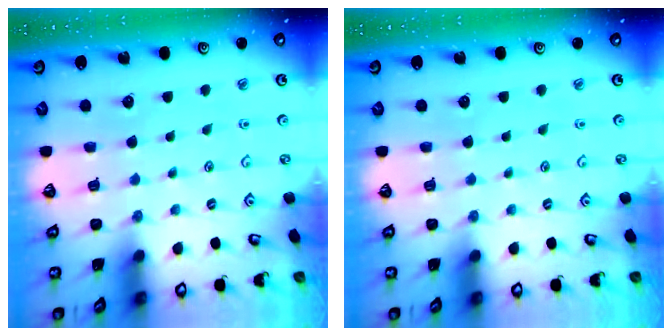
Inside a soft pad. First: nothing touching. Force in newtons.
{"total": 0.0}